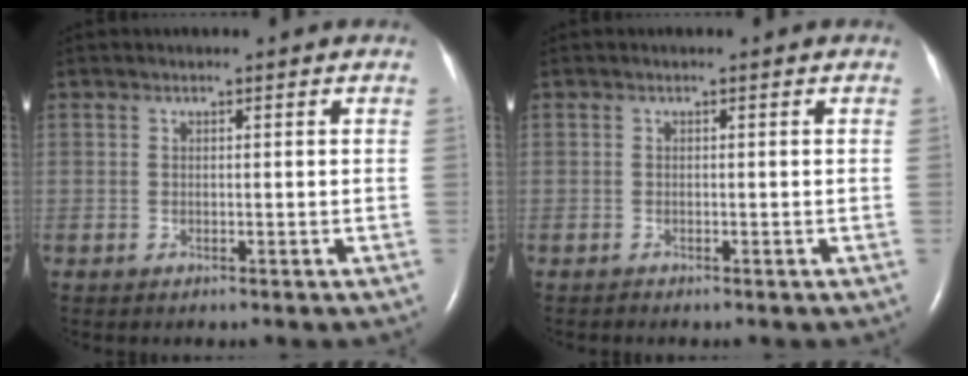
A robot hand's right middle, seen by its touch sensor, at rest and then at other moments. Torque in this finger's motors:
{"motor_torque": [-0.01, 0.00, 0.01, -0.01]}